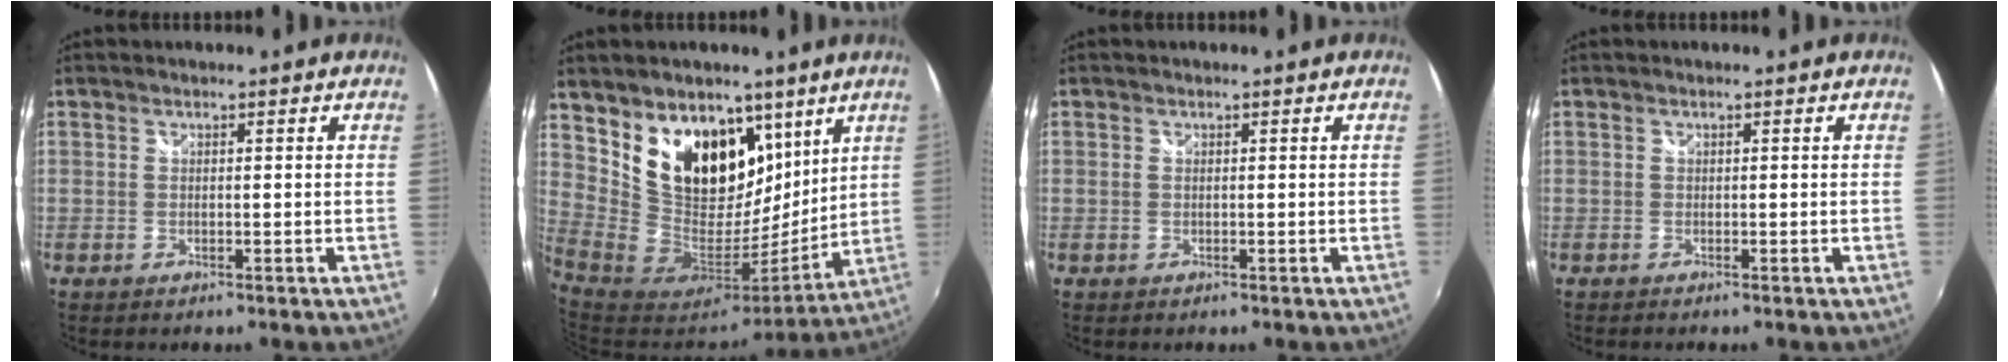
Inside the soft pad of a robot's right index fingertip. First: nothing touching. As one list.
[{"total": 20.5, "force": [12.2, 13.3, 9.7], "torque": [-0.187, 0.003, 0.233]}, {"total": 0.0}, {"total": 0.0}]